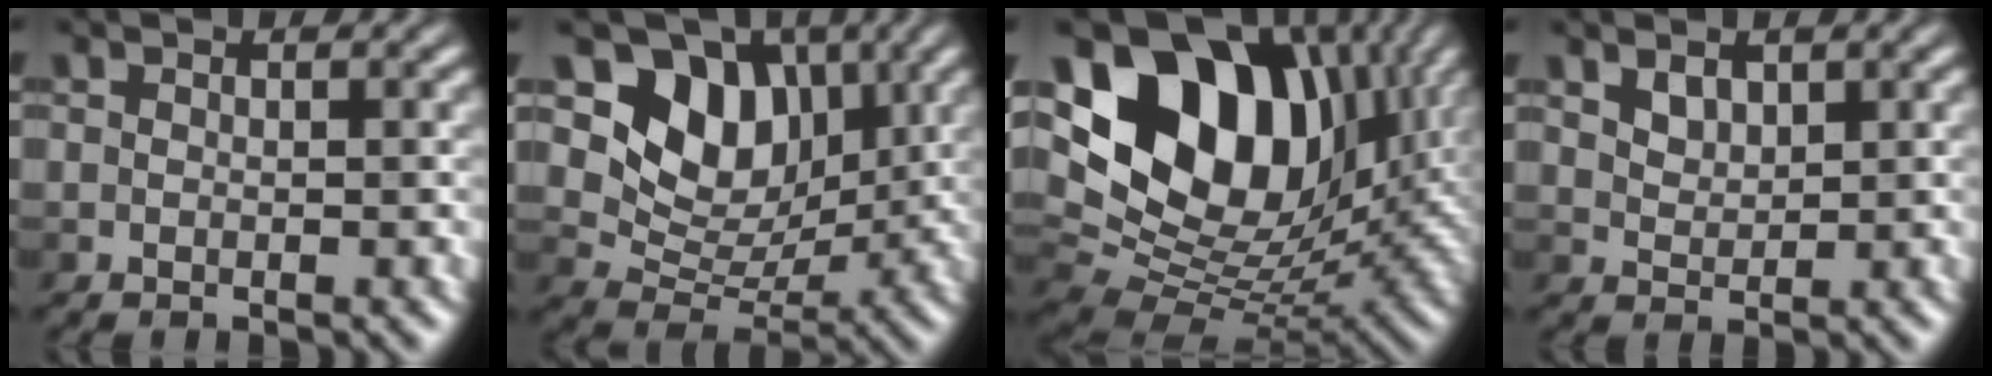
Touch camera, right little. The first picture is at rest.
{"total": 8.2, "force": [3.0, 6.1, 4.4], "torque": [-0.078, -0.010, 0.053]}
{"total": 15.8, "force": [6.0, 10.5, 10.1], "torque": [-0.191, 0.039, 0.108]}
{"total": 0.9, "force": [0.6, 0.6, 0.4], "torque": [-0.020, -0.003, 0.013]}